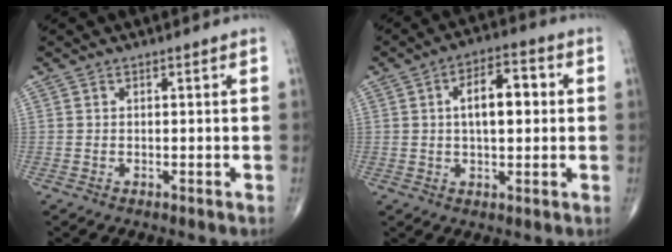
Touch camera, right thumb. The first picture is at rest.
{"total": 9.3, "force": [1.3, 4.5, 8.0], "torque": [-0.112, 0.014, 0.015]}